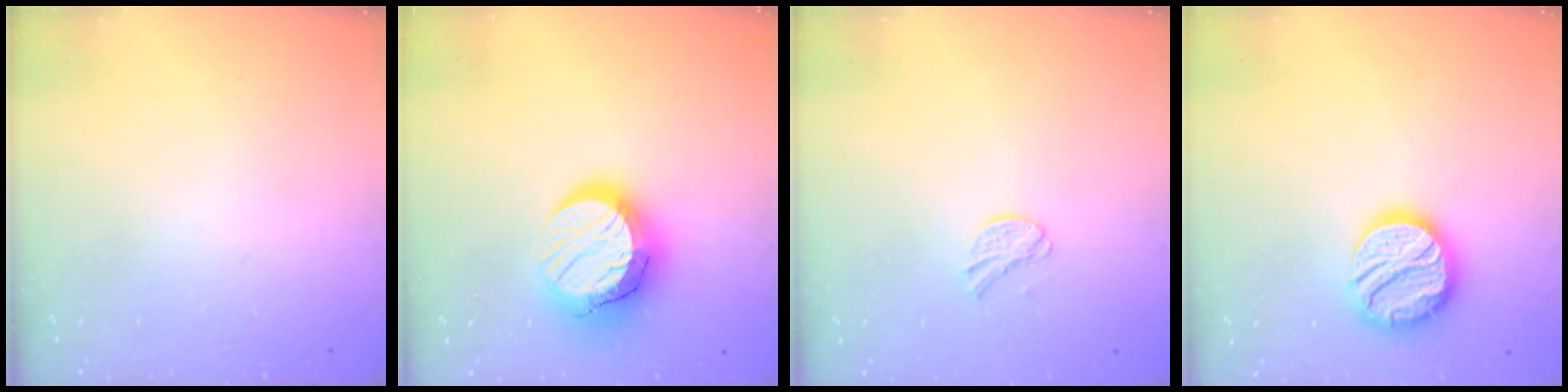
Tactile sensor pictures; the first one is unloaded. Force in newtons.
{"total": 14.5, "press": 14.5, "slide": 0.9}
{"total": 6.1, "press": 6.1, "slide": 0.6}
{"total": 17.1, "press": 17.0, "slide": 1.5}